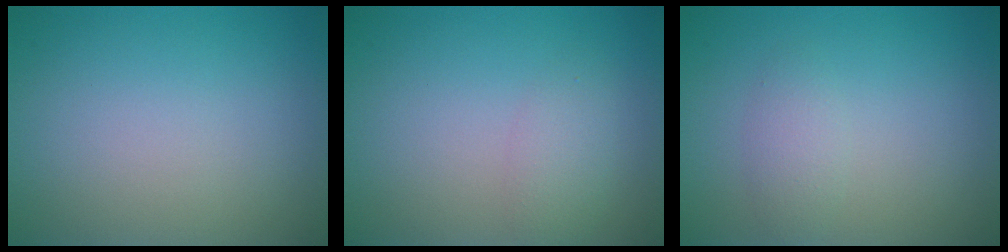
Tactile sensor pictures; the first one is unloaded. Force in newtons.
{"total": 1.8, "press": 1.8, "slide": 0.1}
{"total": 1.5, "press": 1.5, "slide": 0.0}